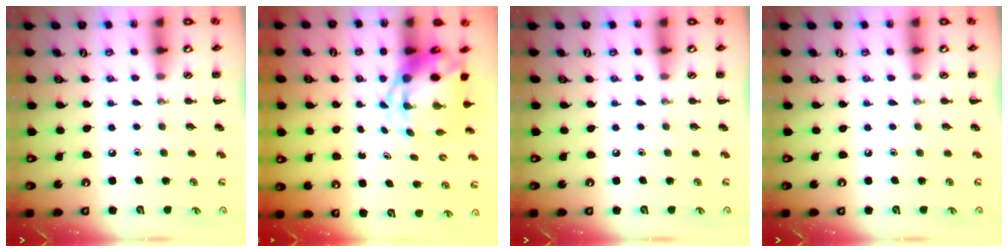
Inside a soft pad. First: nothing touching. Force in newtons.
{"total": 4.6, "press": 4.5, "slide": 1.2}
{"total": 0.0}
{"total": 0.0}